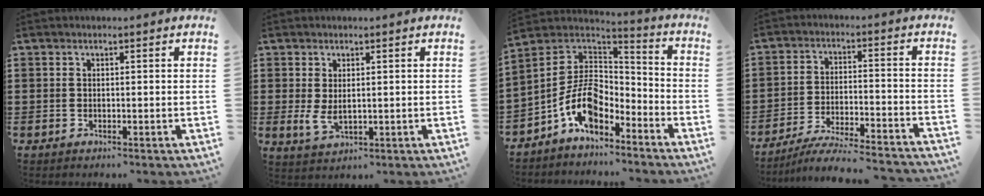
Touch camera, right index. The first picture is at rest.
{"total": 2.9, "force": [0.6, 1.4, 2.5], "torque": [-0.055, -0.002, 0.011]}
{"total": 10.0, "force": [-5.3, 5.6, 6.4], "torque": [-0.160, 0.000, -0.109]}
{"total": 6.2, "force": [-5.9, -0.1, 2.1], "torque": [-0.039, -0.005, -0.114]}